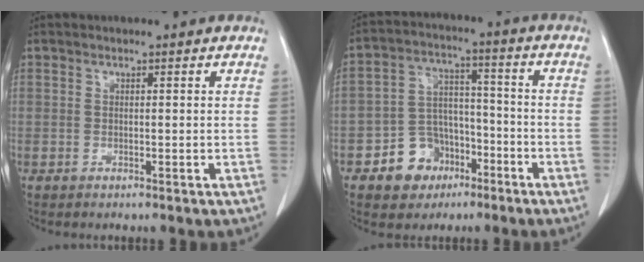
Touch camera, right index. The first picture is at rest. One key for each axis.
{"total": 9.2, "fx": -4.8, "fy": 7.2, "fz": 3.2, "tx": -0.056, "ty": 0.026, "tz": -0.073}